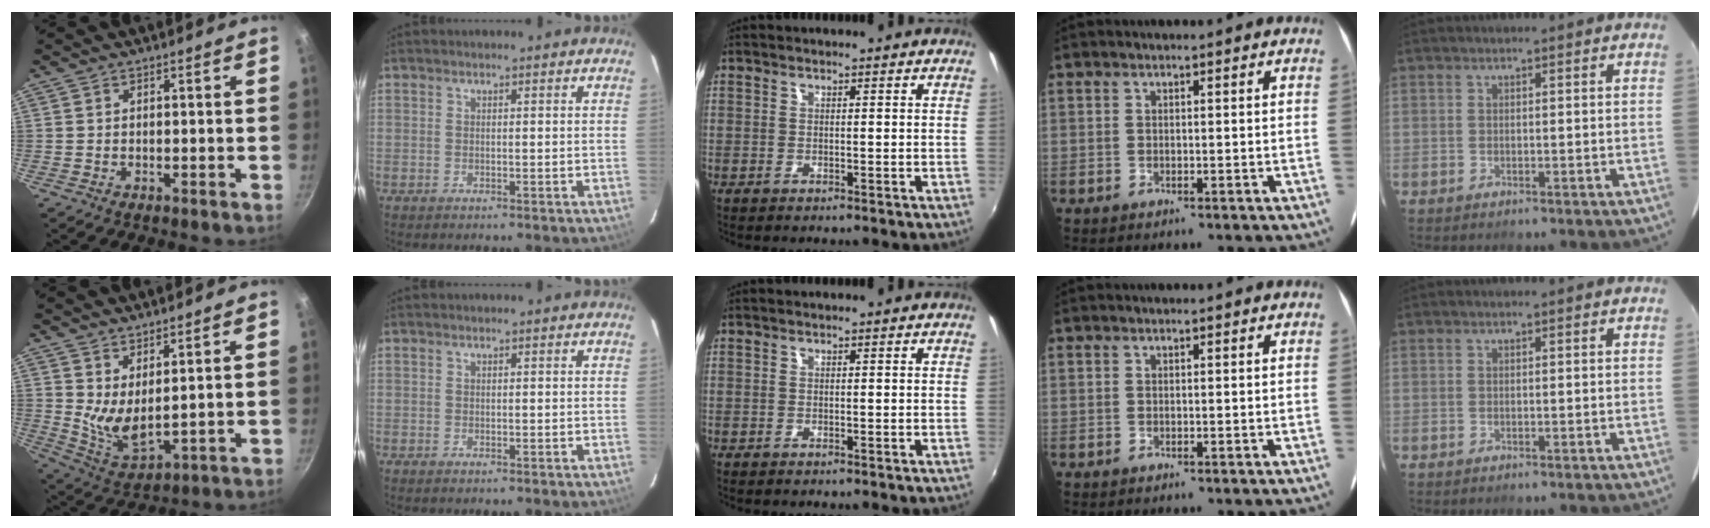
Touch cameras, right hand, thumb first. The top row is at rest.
{"thumb": {"total": 8.1, "force": [4.3, 3.0, 6.2], "torque": [-0.104, -0.056, 0.085]}}